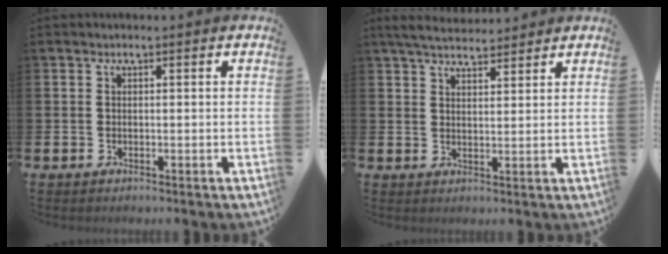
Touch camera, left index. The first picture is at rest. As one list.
[{"total": 4.9, "force": [4.6, 1.0, 1.4], "torque": [-0.039, -0.016, 0.084]}]